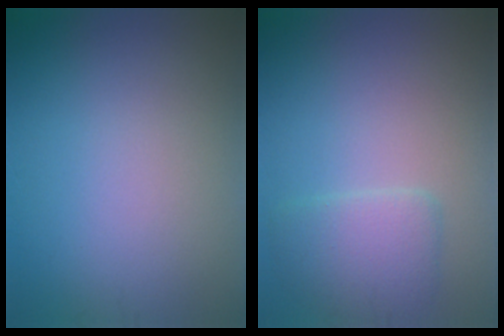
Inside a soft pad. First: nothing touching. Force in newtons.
{"total": 3.1, "press": 3.1, "slide": 0.2}